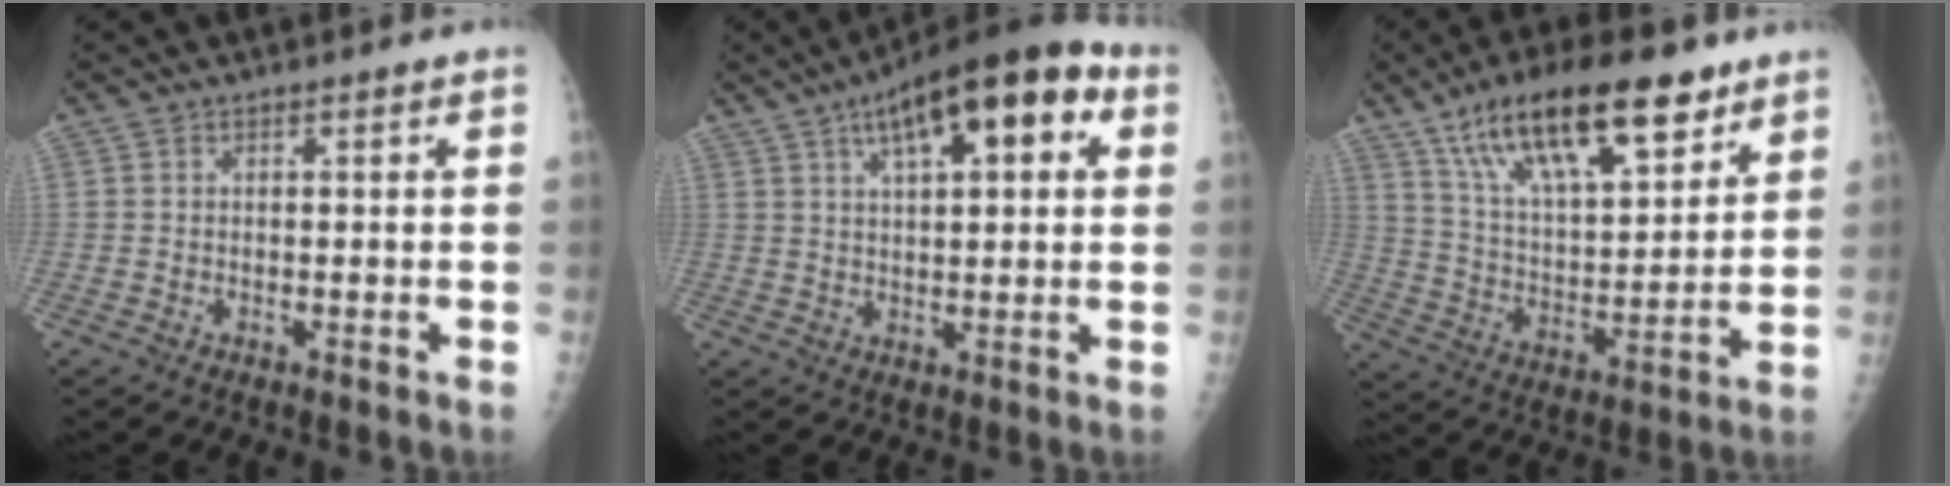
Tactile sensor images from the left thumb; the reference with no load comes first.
{"total": 16.8, "force": [7.0, 6.6, 13.8], "torque": [-0.185, 0.016, 0.100]}
{"total": 22.4, "force": [13.8, 8.5, 15.5], "torque": [-0.231, -0.039, 0.243]}